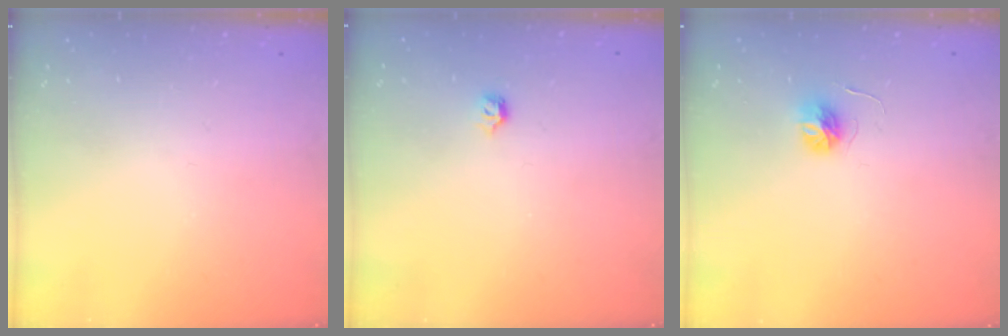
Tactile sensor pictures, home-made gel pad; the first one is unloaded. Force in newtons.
{"total": 4.0, "press": 3.9, "slide": 0.7}
{"total": 5.2, "press": 5.2, "slide": 0.6}